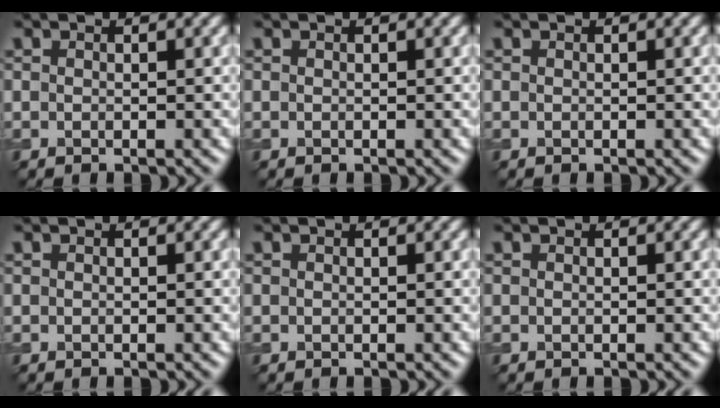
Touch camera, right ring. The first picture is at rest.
{"total": 0.0}
{"total": 0.0}
{"total": 0.0}
{"total": 0.0}
{"total": 0.0}